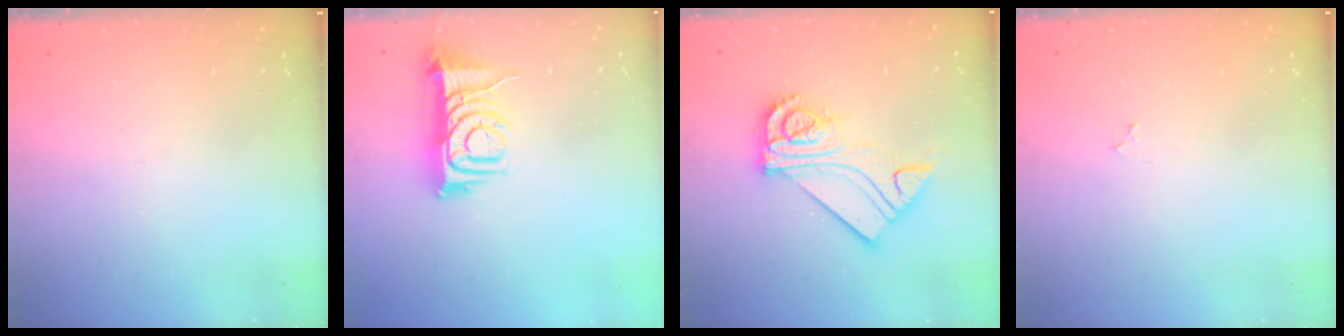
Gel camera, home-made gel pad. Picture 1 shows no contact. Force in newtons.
{"total": 9.5, "press": 9.5, "slide": 0.7}
{"total": 13.3, "press": 13.3, "slide": 1.3}
{"total": 2.3, "press": 2.3, "slide": 0.2}